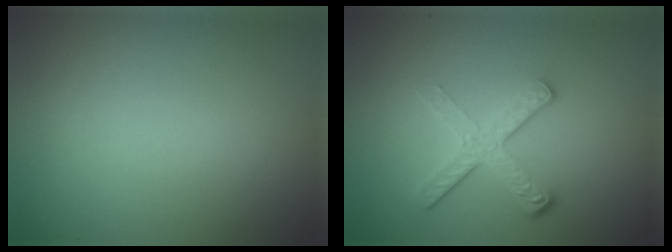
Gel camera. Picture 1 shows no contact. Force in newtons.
{"total": 4.1, "press": 2.7, "slide": 3.2}